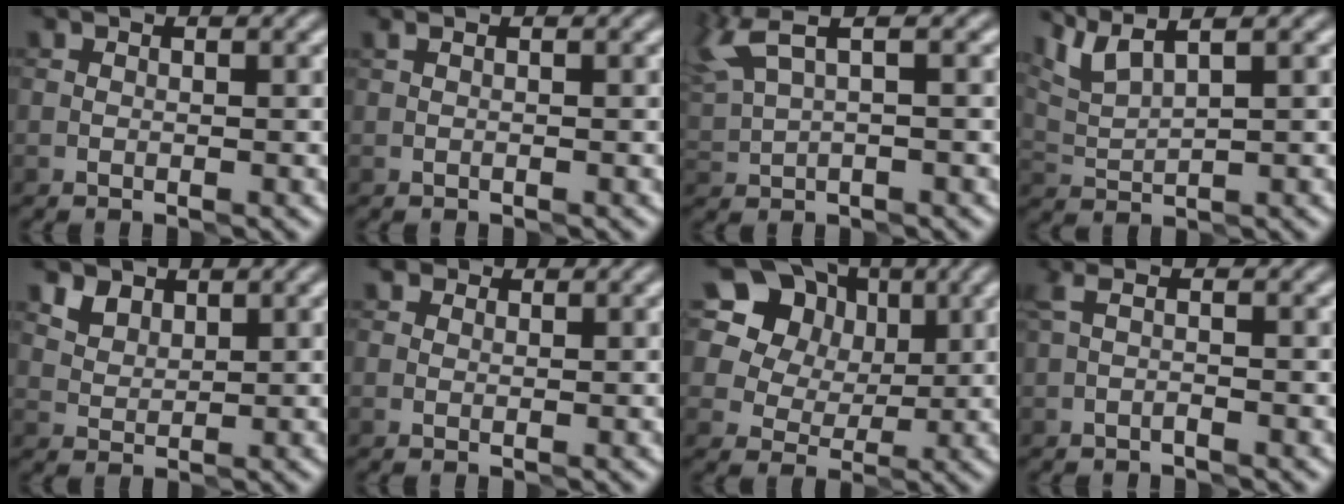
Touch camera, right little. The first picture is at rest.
{"total": 0.5, "force": [0.3, -0.2, 0.4], "torque": [-0.014, 0.004, 0.007]}
{"total": 4.5, "force": [2.7, 1.2, 3.4], "torque": [-0.096, 0.018, 0.059]}
{"total": 4.5, "force": [3.5, 0.7, 2.7], "torque": [-0.066, 0.017, 0.074]}
{"total": 3.4, "force": [2.4, 1.9, 1.5], "torque": [-0.047, -0.001, 0.061]}
{"total": 1.5, "force": [1.1, 0.9, 0.6], "torque": [-0.010, 0.001, 0.002]}
{"total": 17.7, "force": [8.7, 13.5, 7.5], "torque": [-0.195, 0.048, 0.160]}
{"total": 1.2, "force": [-0.1, -0.1, 1.2], "torque": [-0.033, 0.002, -0.004]}